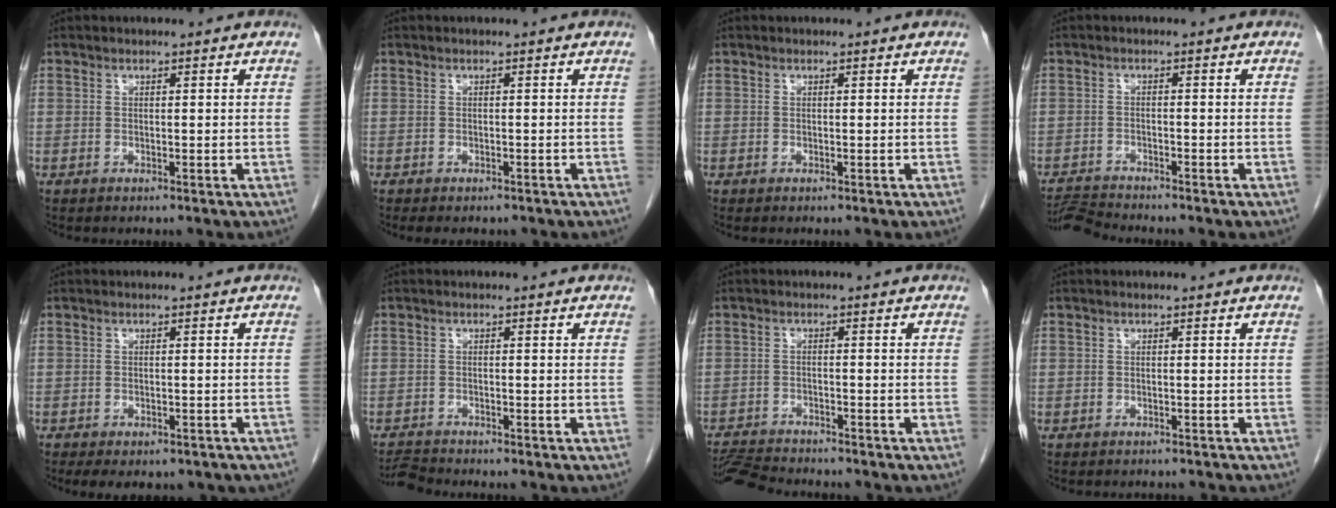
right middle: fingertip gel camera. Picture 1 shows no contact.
{"total": 3.2, "force": [-2.5, 1.3, 1.4], "torque": [-0.013, -0.005, -0.026]}
{"total": 0.0}
{"total": 3.9, "force": [-3.7, -0.9, 0.0], "torque": [0.000, -0.017, -0.066]}
{"total": 9.1, "force": [-7.0, 4.1, 4.2], "torque": [-0.059, 0.001, -0.074]}
{"total": 2.5, "force": [-2.4, -0.4, 0.1], "torque": [-0.003, -0.016, -0.041]}
{"total": 7.3, "force": [-7.1, 0.5, 1.7], "torque": [-0.026, -0.012, -0.116]}
{"total": 3.0, "force": [-2.6, 1.4, 0.2], "torque": [-0.006, 0.001, -0.038]}